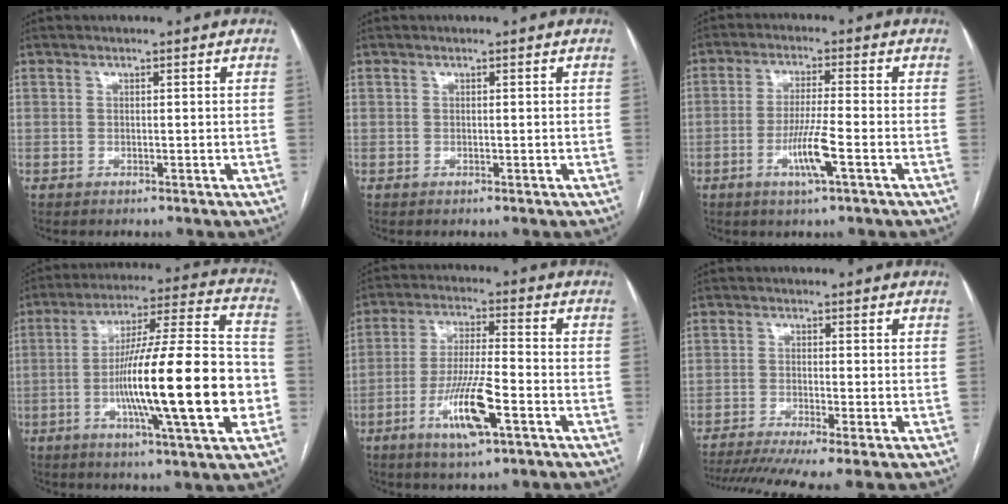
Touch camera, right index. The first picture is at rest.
{"total": 0.0}
{"total": 6.4, "force": [-2.4, -0.2, 6.0], "torque": [-0.114, -0.009, -0.043]}
{"total": 22.7, "force": [-4.9, 1.3, 22.1], "torque": [-0.337, 0.002, -0.076]}
{"total": 10.5, "force": [-4.6, 1.2, 9.4], "torque": [-0.183, -0.010, -0.079]}
{"total": 11.1, "force": [-8.4, 0.3, 7.2], "torque": [-0.113, -0.016, -0.135]}